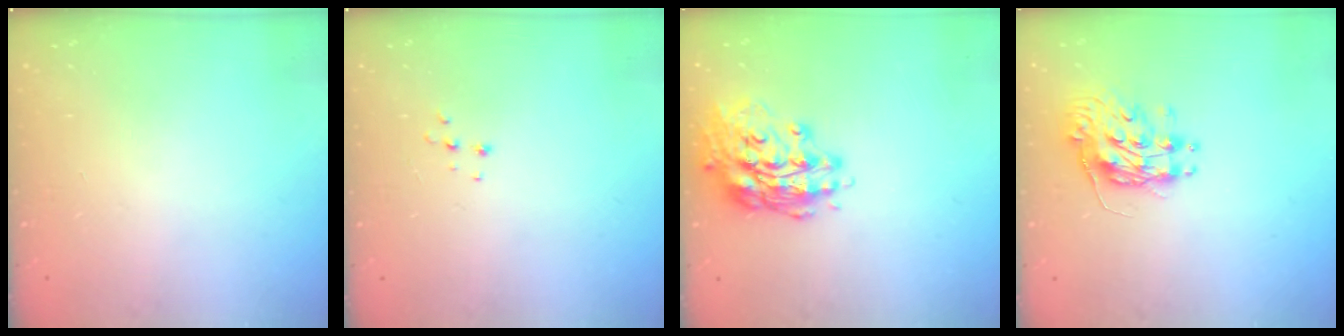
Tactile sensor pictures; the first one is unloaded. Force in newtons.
{"total": 4.9, "press": 4.9, "slide": 0.7}
{"total": 15.0, "press": 14.7, "slide": 2.6}
{"total": 9.6, "press": 9.6, "slide": 0.4}